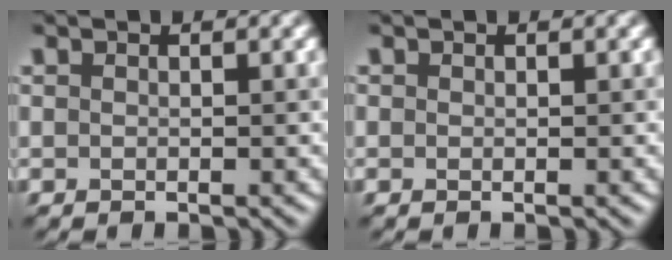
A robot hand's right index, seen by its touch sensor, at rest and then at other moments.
{"total": 0.0}